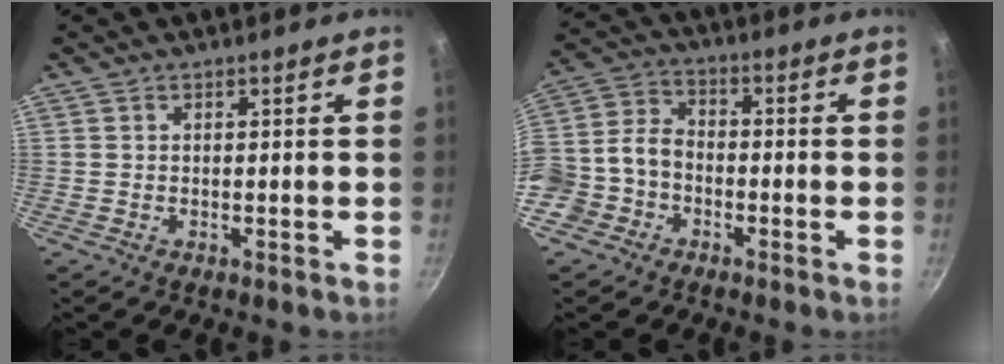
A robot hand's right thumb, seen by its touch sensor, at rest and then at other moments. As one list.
[{"total": 10.5, "force": [-4.6, 8.0, 5.1], "torque": [-0.087, 0.051, -0.101]}]